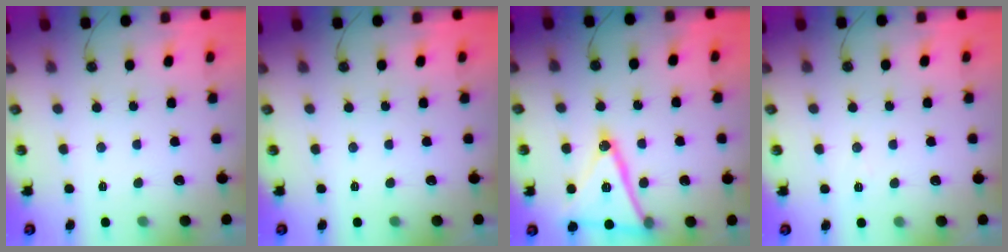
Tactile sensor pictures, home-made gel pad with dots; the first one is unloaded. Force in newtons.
{"total": 0.0}
{"total": 21.0, "press": 20.8, "slide": 3.4}
{"total": 6.3, "press": 4.6, "slide": 4.3}